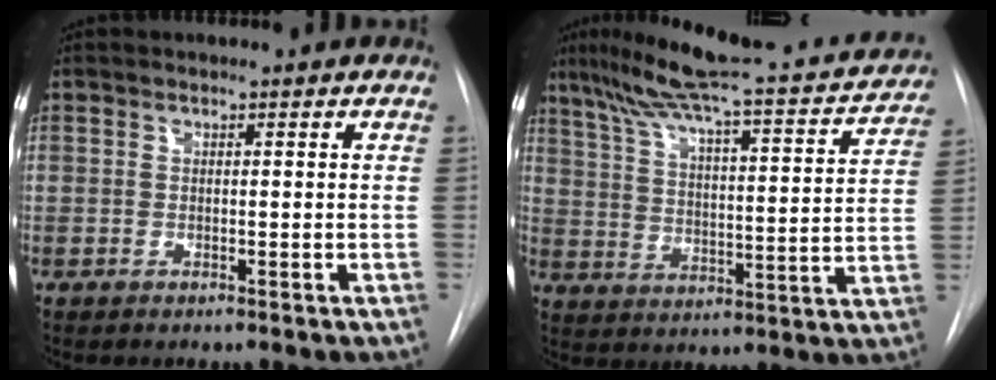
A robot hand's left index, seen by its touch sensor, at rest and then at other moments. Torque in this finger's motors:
{"motor_torque": [0.42, -0.66, 0.29, 0.12]}